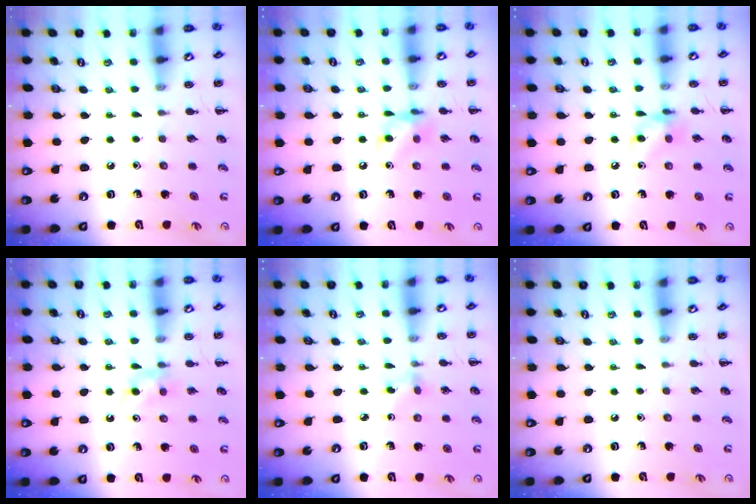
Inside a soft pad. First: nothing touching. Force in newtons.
{"total": 8.7, "press": 8.6, "slide": 1.0}
{"total": 7.0, "press": 7.0, "slide": 0.4}
{"total": 4.2, "press": 3.9, "slide": 1.4}
{"total": 2.5, "press": 2.2, "slide": 1.1}
{"total": 0.0}